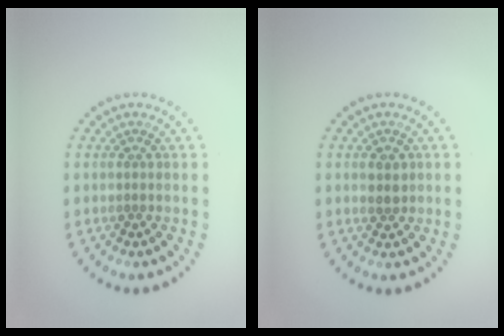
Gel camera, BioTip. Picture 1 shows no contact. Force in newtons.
{"total": 1.6, "press": 1.6, "slide": 0.3}